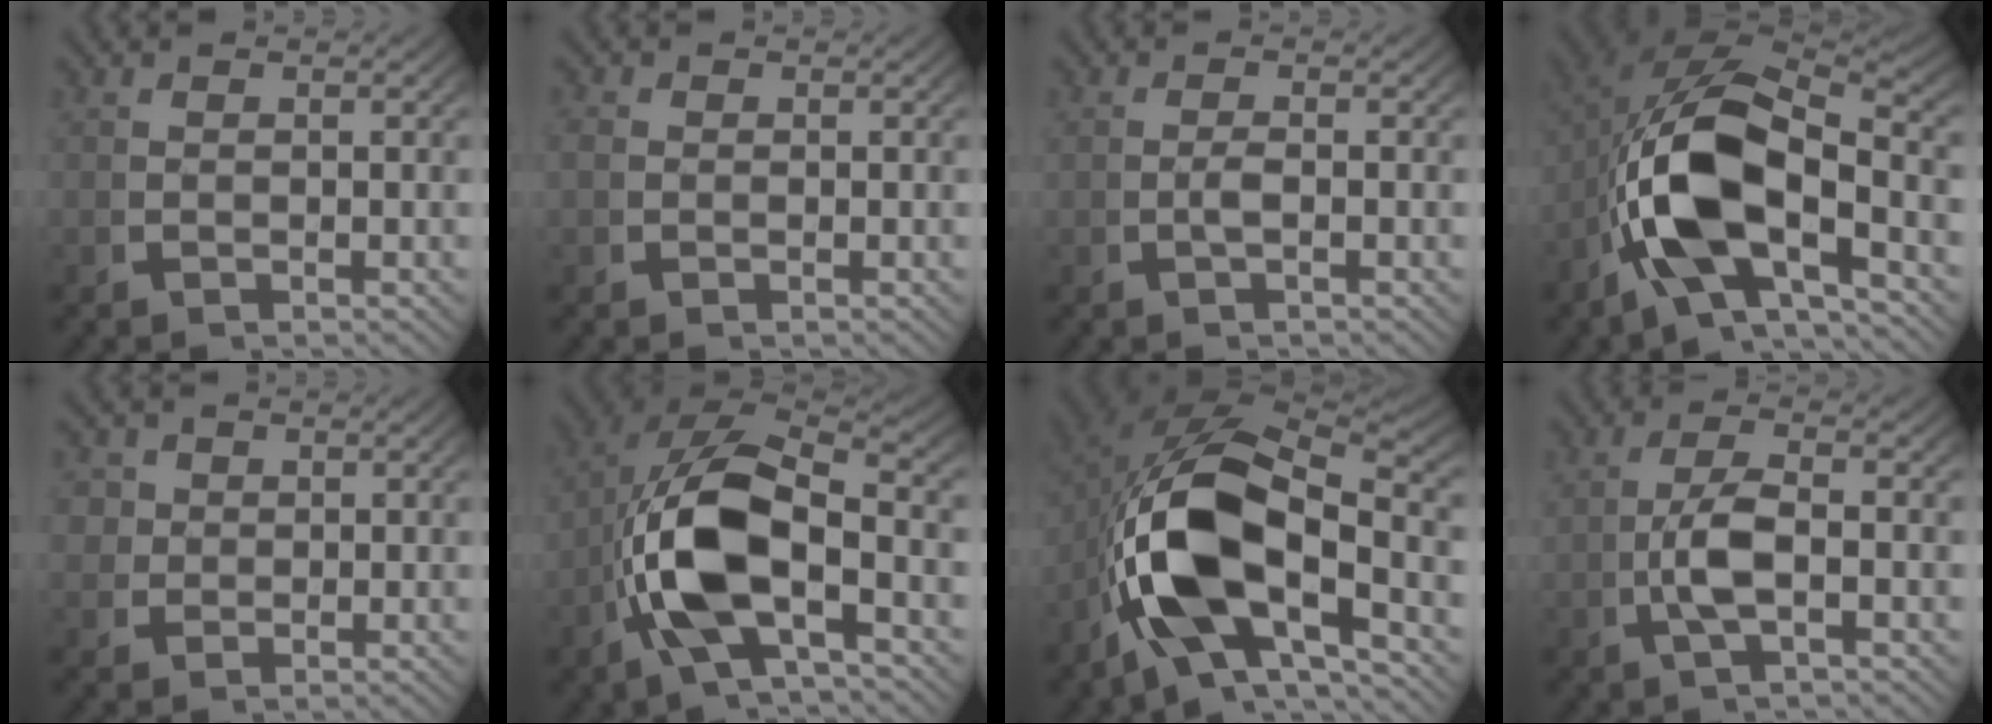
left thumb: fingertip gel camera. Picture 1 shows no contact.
{"total": 0.9, "force": [0.0, 0.9, 0.3], "torque": [-0.012, -0.007, 0.000]}
{"total": 1.2, "force": [-0.1, 0.3, 1.1], "torque": [-0.030, -0.002, 0.001]}
{"total": 14.8, "force": [-0.9, 8.8, 11.9], "torque": [-0.256, -0.036, -0.007]}
{"total": 4.0, "force": [1.1, 3.6, 1.4], "torque": [-0.039, -0.010, 0.020]}
{"total": 13.3, "force": [0.0, 8.1, 10.6], "torque": [-0.230, -0.034, 0.010]}
{"total": 16.9, "force": [-1.0, 10.2, 13.5], "torque": [-0.291, -0.042, -0.002]}
{"total": 4.3, "force": [-0.1, 1.7, 3.9], "torque": [-0.097, -0.009, 0.003]}